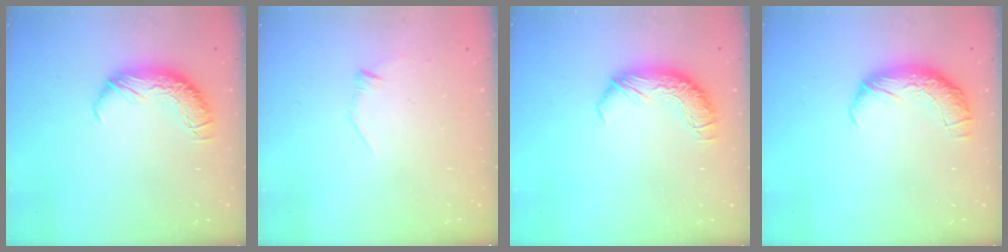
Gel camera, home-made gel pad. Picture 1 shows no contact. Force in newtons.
{"total": 7.4, "press": 7.4, "slide": 0.8}
{"total": 0.0}
{"total": 2.4, "press": 1.0, "slide": 2.2}